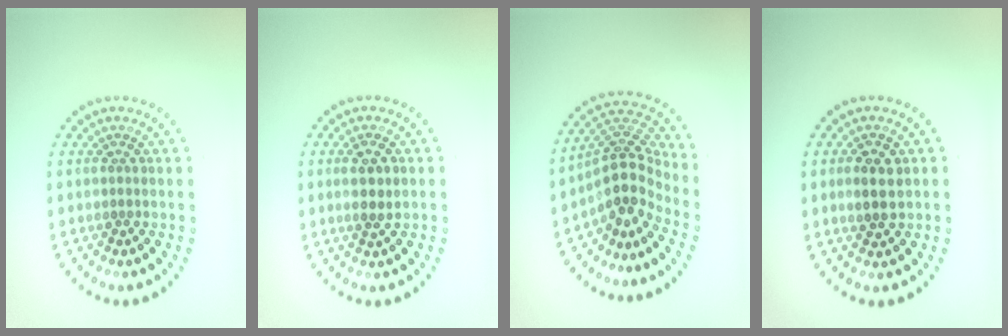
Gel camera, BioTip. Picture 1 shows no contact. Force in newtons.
{"total": 2.2, "press": 2.1, "slide": 0.6}
{"total": 4.6, "press": 3.4, "slide": 3.1}
{"total": 2.5, "press": 2.5, "slide": 0.2}